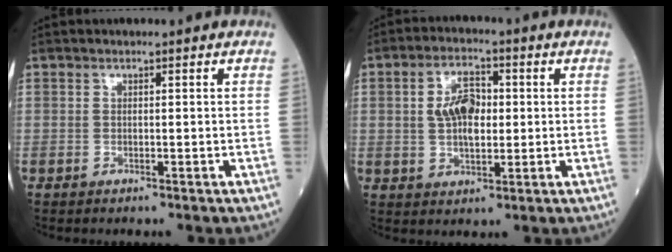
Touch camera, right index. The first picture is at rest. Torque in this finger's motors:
{"motor_torque": [0.33, 0.08, 0.16, 0.05]}